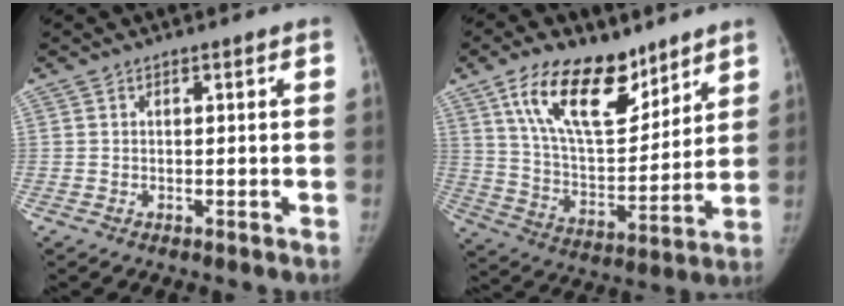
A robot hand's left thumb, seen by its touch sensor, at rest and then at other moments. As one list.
[{"total": 18.5, "force": [11.6, 8.8, 11.5], "torque": [-0.156, -0.064, 0.211]}]